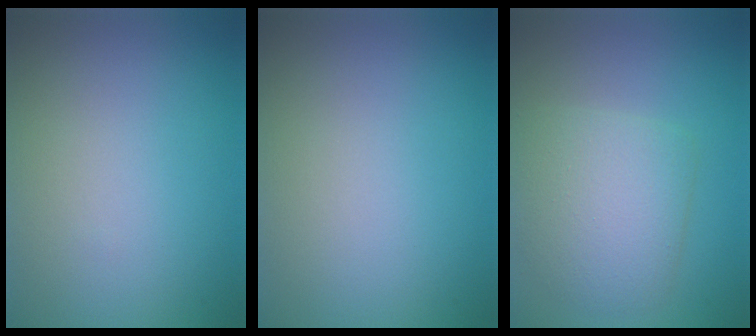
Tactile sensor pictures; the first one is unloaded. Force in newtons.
{"total": 0.0}
{"total": 4.6, "press": 4.6, "slide": 0.2}